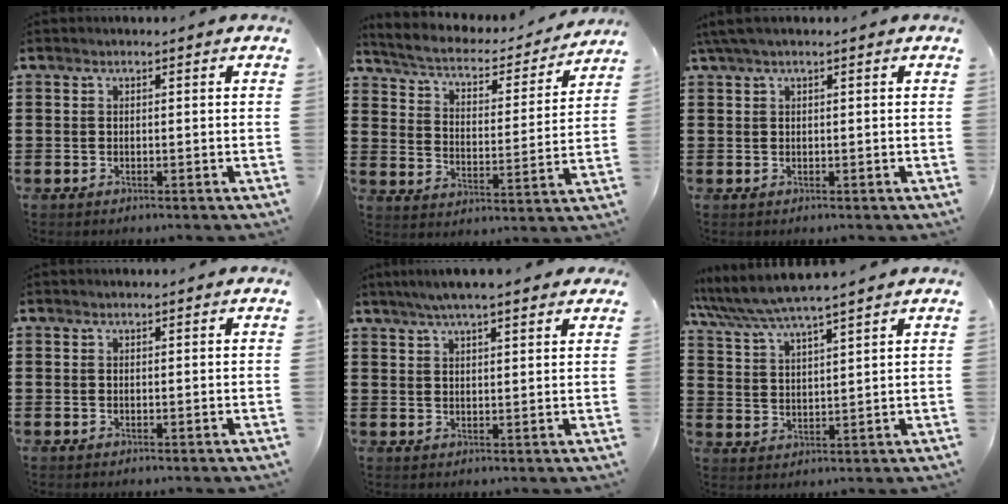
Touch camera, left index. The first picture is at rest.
{"total": 3.9, "force": [3.5, 0.9, 1.5], "torque": [-0.051, -0.028, 0.051]}
{"total": 1.4, "force": [0.6, 0.1, 1.3], "torque": [-0.025, 0.000, 0.012]}
{"total": 0.0}
{"total": 4.9, "force": [4.0, 0.5, 2.8], "torque": [-0.063, -0.002, 0.071]}
{"total": 5.1, "force": [4.7, -0.1, 1.9], "torque": [-0.054, -0.025, 0.081]}